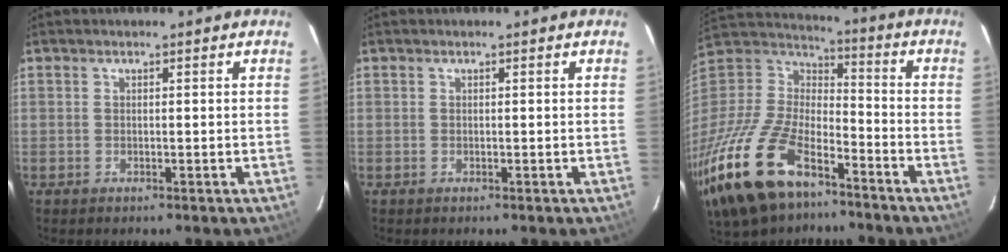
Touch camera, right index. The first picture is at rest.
{"total": 0.0}
{"total": 28.6, "force": [-18.1, 13.5, 17.6], "torque": [-0.390, -0.036, -0.314]}